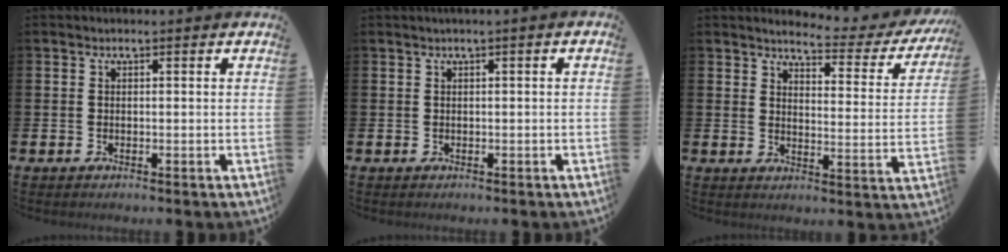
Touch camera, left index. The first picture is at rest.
{"total": 0.5, "force": [0.0, 0.0, 0.5], "torque": [-0.014, 0.003, 0.001]}
{"total": 3.8, "force": [3.5, 0.7, 1.4], "torque": [-0.038, -0.031, 0.049]}